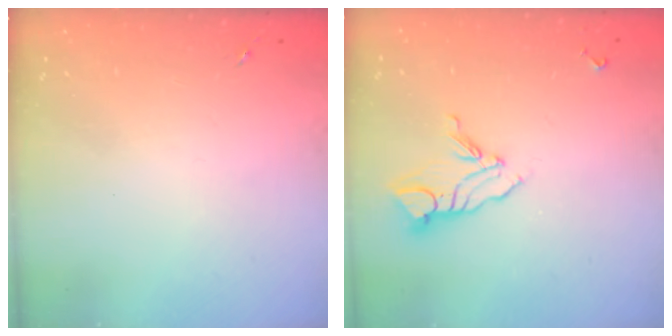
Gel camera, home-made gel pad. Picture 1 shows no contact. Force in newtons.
{"total": 9.9, "press": 9.8, "slide": 0.8}